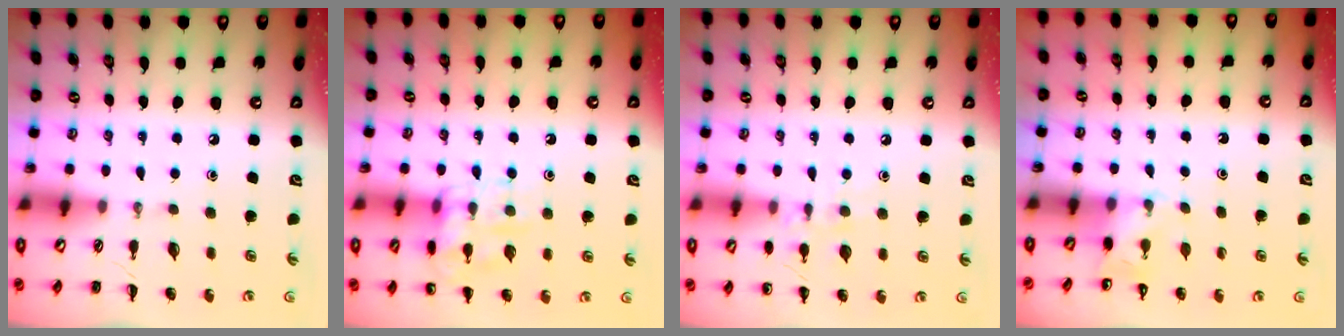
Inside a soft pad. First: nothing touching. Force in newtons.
{"total": 12.8, "press": 12.8, "slide": 0.3}
{"total": 7.7, "press": 7.5, "slide": 1.9}
{"total": 4.8, "press": 4.6, "slide": 1.2}